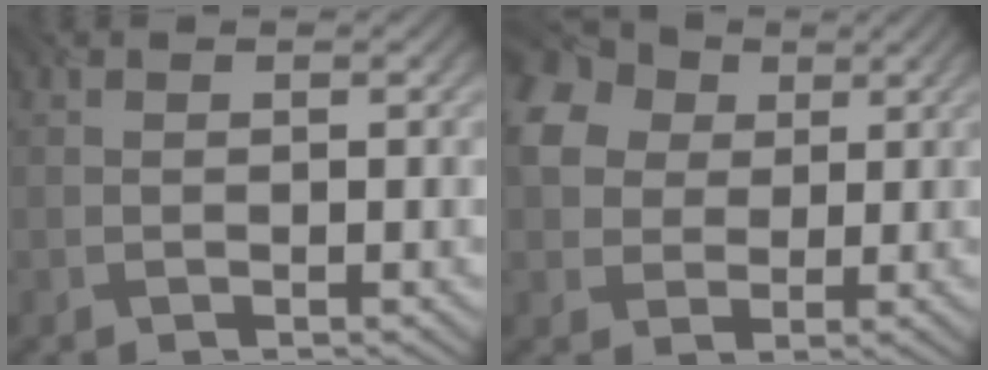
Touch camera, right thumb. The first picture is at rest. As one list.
[{"total": 9.1, "force": [3.0, 7.1, 5.0], "torque": [-0.138, 0.023, 0.051]}]